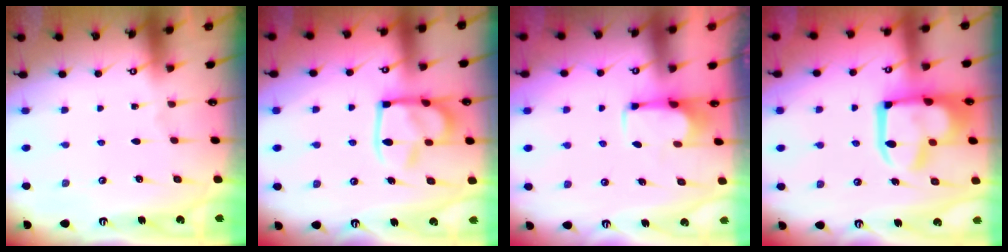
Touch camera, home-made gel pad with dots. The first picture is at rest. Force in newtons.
{"total": 14.3, "press": 14.2, "slide": 1.8}
{"total": 2.8, "press": 2.7, "slide": 0.9}
{"total": 18.1, "press": 18.0, "slide": 1.8}